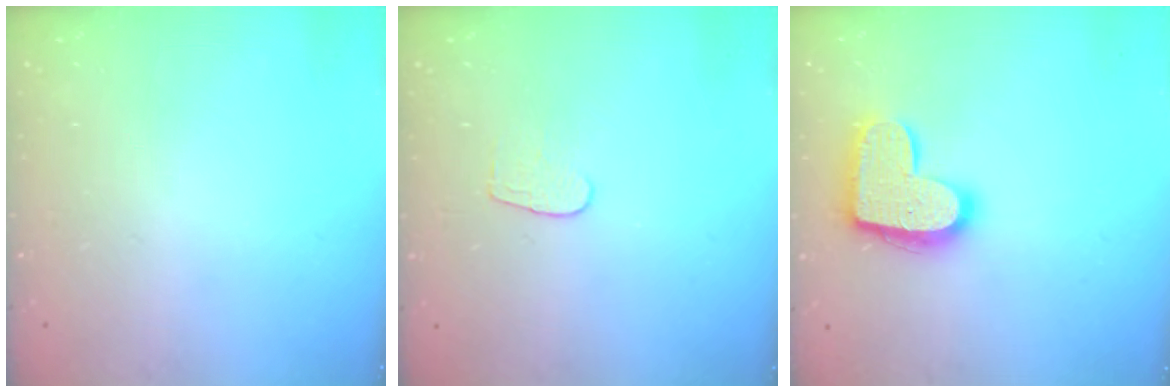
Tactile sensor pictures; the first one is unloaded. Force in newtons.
{"total": 4.6, "press": 4.6, "slide": 0.2}
{"total": 15.3, "press": 15.3, "slide": 1.1}